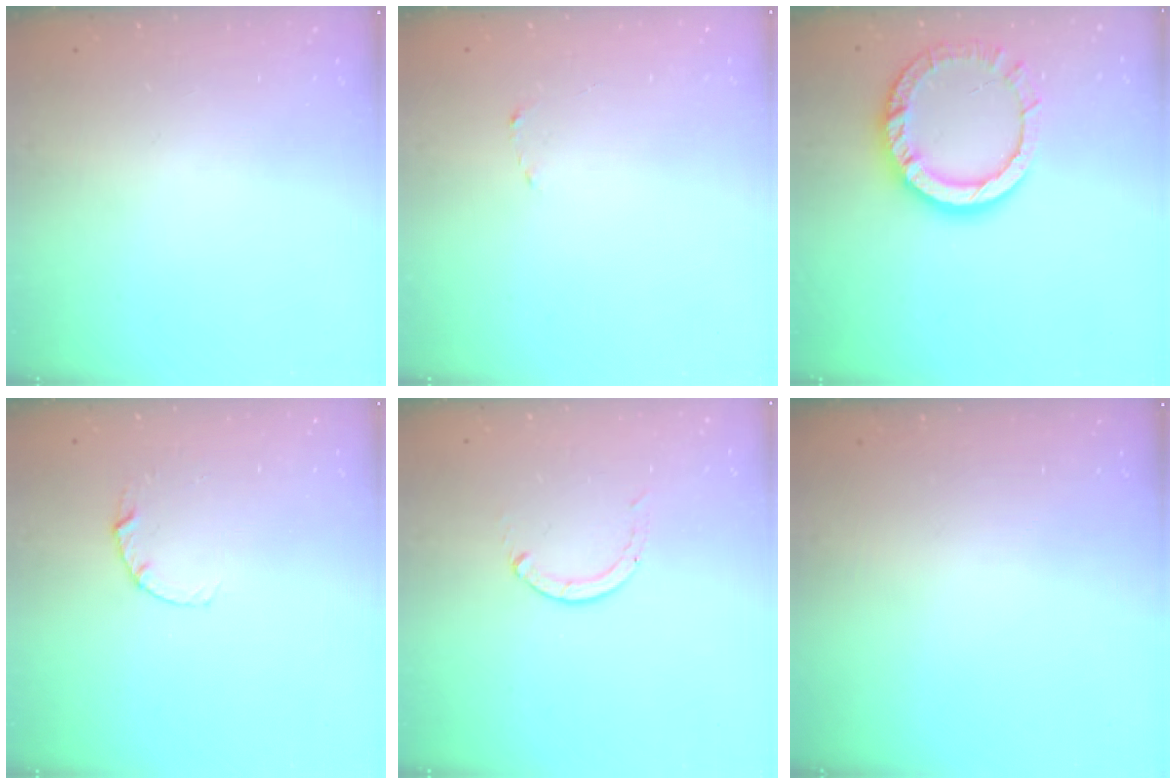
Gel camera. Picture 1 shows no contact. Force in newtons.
{"total": 1.5, "press": 1.5, "slide": 0.2}
{"total": 12.3, "press": 12.2, "slide": 1.3}
{"total": 3.2, "press": 3.2, "slide": 0.4}
{"total": 0.0}
{"total": 0.0}